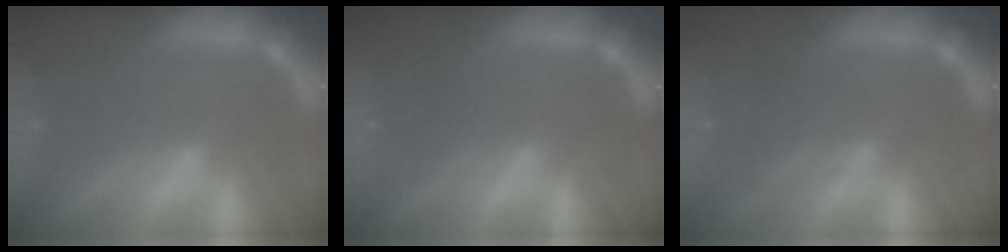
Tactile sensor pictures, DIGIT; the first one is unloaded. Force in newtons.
{"total": 1.5}
{"total": 3.0}